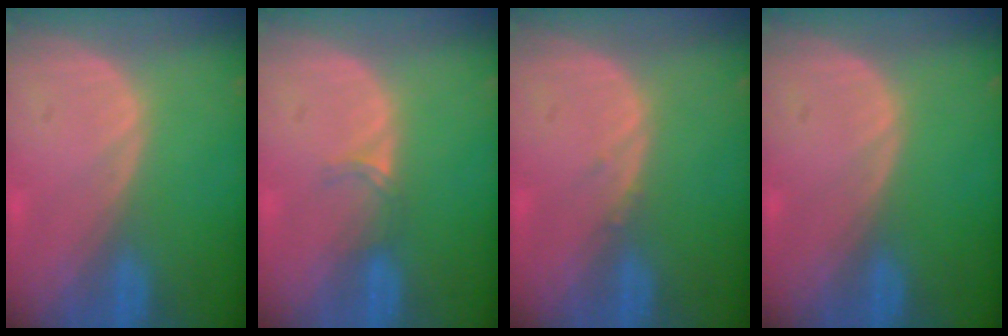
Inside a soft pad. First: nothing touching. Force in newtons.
{"total": 1.9, "press": 1.5, "slide": 1.2}
{"total": 0.6, "press": 0.6, "slide": 0.3}
{"total": 0.0}